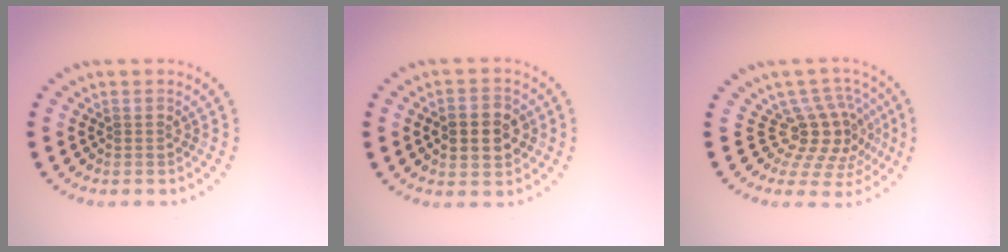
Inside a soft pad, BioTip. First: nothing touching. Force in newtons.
{"total": 3.7, "press": 3.7, "slide": 0.1}
{"total": 4.6, "press": 3.2, "slide": 3.3}